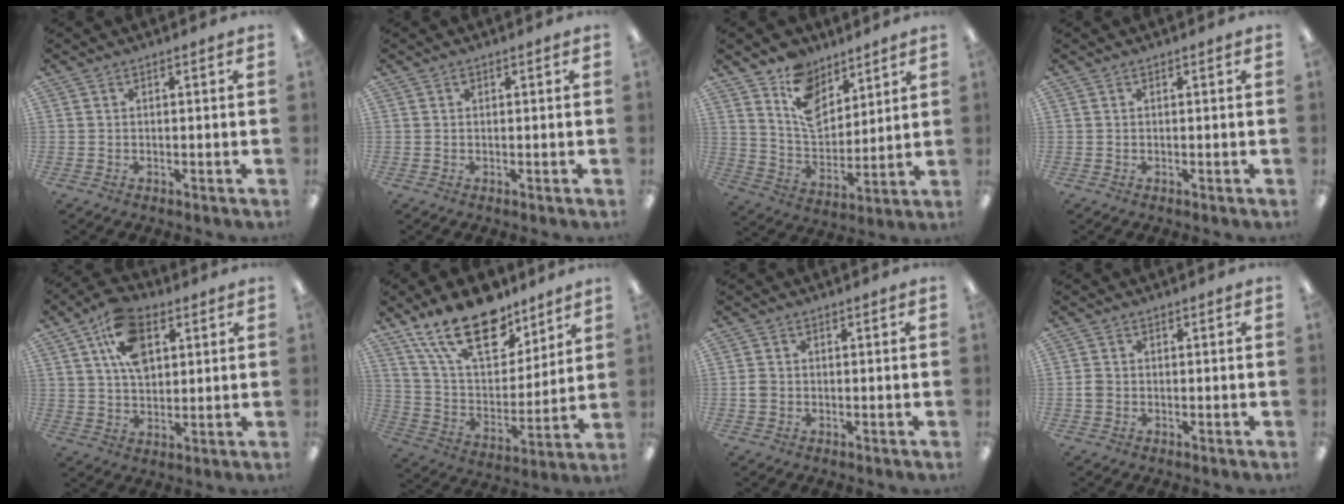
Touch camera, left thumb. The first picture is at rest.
{"total": 0.6, "force": [0.3, 0.4, 0.3], "torque": [-0.007, 0.003, 0.005]}
{"total": 12.5, "force": [8.6, 7.6, 5.0], "torque": [-0.091, -0.050, 0.165]}
{"total": 0.0}
{"total": 12.5, "force": [5.6, 7.8, 8.1], "torque": [-0.137, 0.000, 0.102]}
{"total": 21.4, "force": [14.6, 10.2, 11.8], "torque": [-0.218, -0.075, 0.259]}
{"total": 2.1, "force": [-0.3, 1.8, 1.0], "torque": [-0.017, 0.004, -0.007]}
{"total": 2.0, "force": [-0.3, 1.7, 0.9], "torque": [-0.015, 0.003, -0.007]}